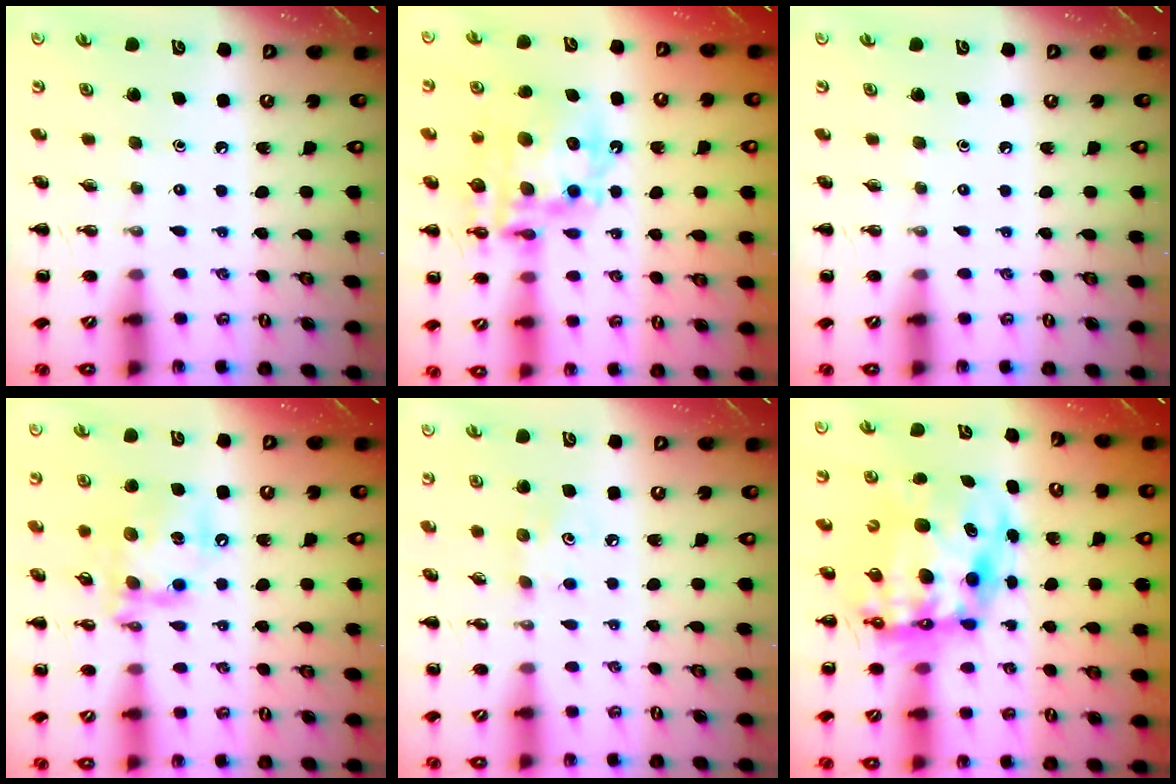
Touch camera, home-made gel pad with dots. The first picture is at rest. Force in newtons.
{"total": 17.5, "press": 17.1, "slide": 3.9}
{"total": 0.0}
{"total": 14.7, "press": 14.5, "slide": 2.3}
{"total": 4.4, "press": 4.3, "slide": 0.9}
{"total": 13.4, "press": 13.0, "slide": 3.3}